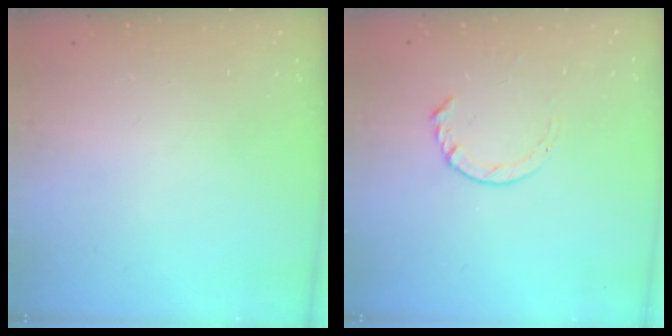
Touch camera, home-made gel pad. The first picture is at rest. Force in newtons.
{"total": 4.7, "press": 4.7, "slide": 0.6}